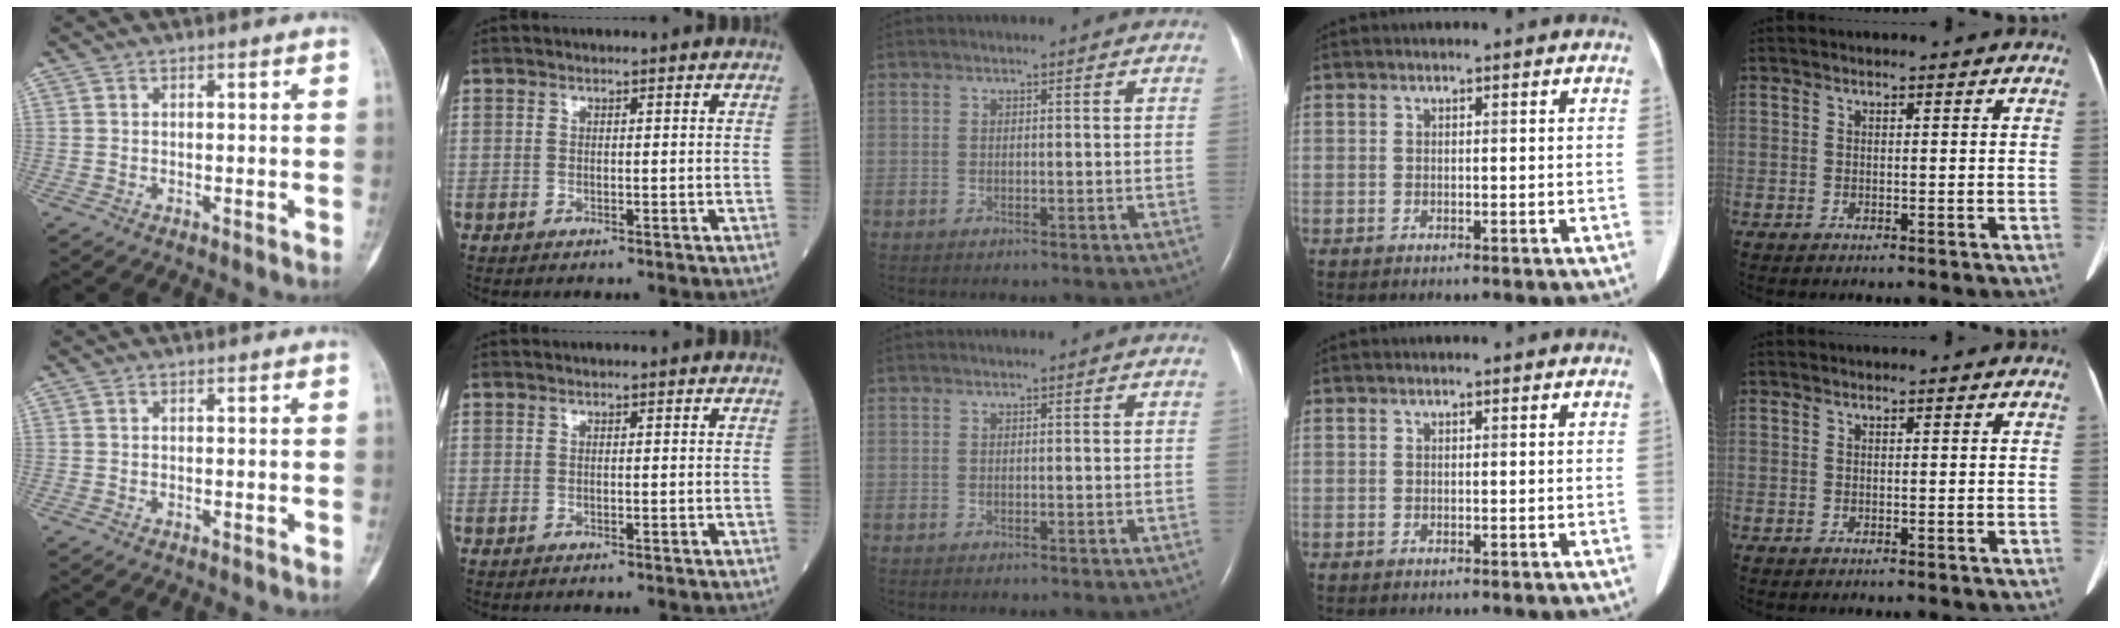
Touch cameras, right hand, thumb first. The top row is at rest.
{}